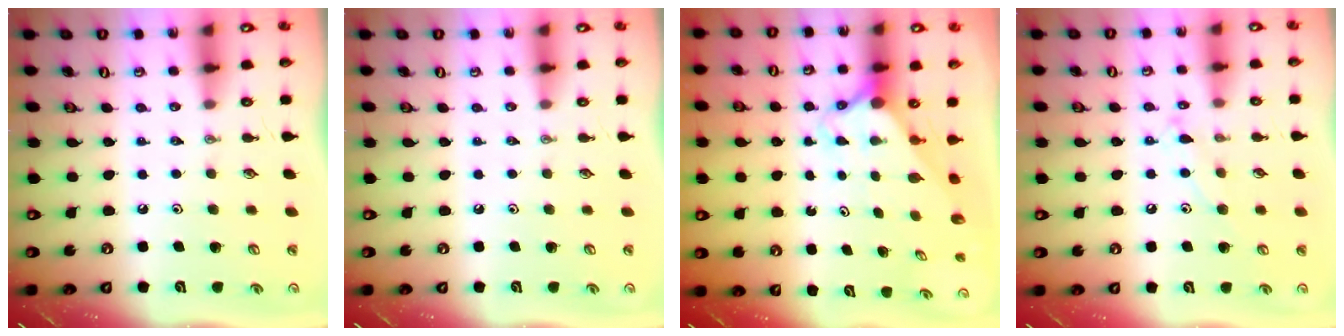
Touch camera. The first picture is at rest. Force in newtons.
{"total": 0.0}
{"total": 2.6, "press": 2.6, "slide": 0.2}
{"total": 8.2, "press": 8.1, "slide": 0.6}